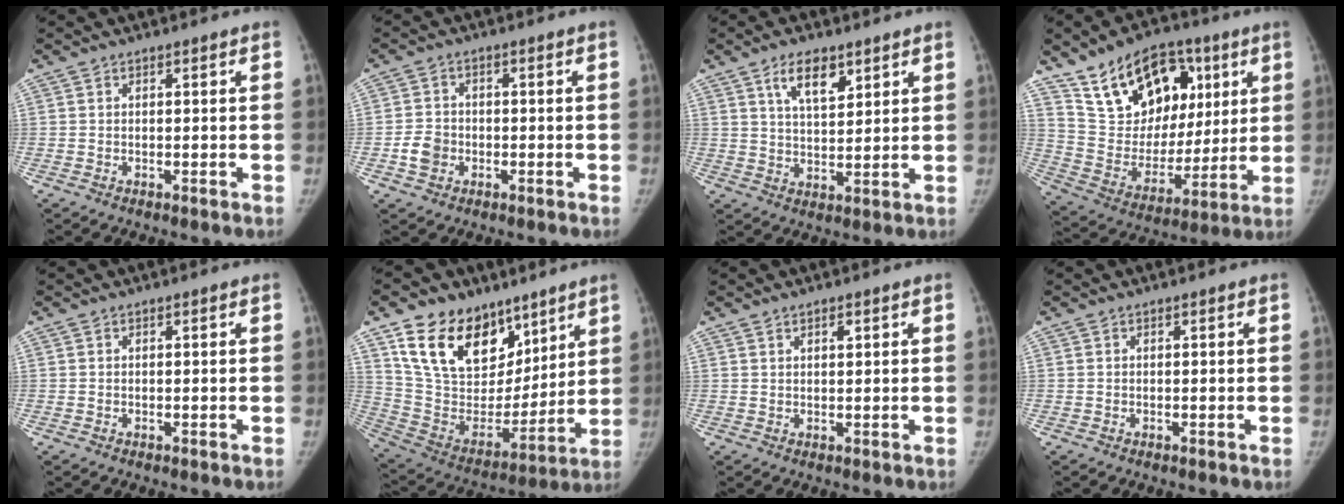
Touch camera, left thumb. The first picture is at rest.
{"total": 4.6, "force": [-1.4, 3.9, 2.1], "torque": [-0.027, 0.011, -0.026]}
{"total": 7.6, "force": [4.4, 3.6, 5.1], "torque": [-0.069, -0.028, 0.078]}
{"total": 22.5, "force": [10.7, 14.6, 13.4], "torque": [-0.170, -0.022, 0.193]}
{"total": 0.0}
{"total": 22.7, "force": [13.6, 14.6, 10.7], "torque": [-0.148, -0.048, 0.254]}
{"total": 1.6, "force": [0.9, 0.8, 1.0], "torque": [-0.012, -0.004, 0.015]}
{"total": 0.0}